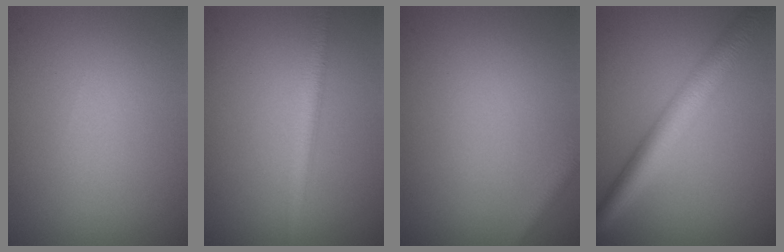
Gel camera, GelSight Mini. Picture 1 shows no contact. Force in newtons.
{"total": 2.3, "press": 2.3, "slide": 0.1}
{"total": 1.9, "press": 1.9, "slide": 0.1}
{"total": 5.1, "press": 5.1, "slide": 0.2}